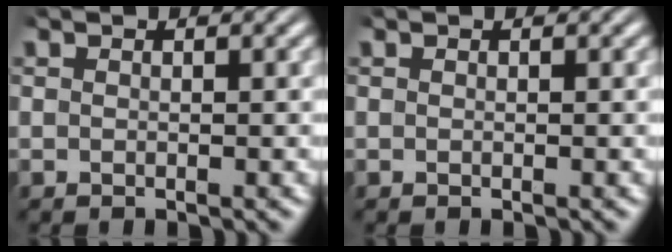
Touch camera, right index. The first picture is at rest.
{"total": 0.0}